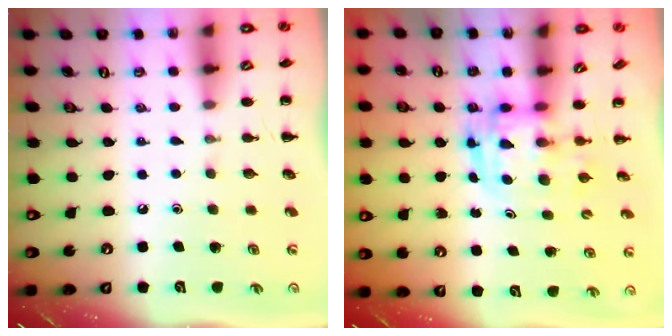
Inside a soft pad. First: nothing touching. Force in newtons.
{"total": 3.3, "press": 3.2, "slide": 0.7}